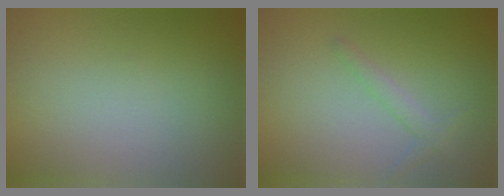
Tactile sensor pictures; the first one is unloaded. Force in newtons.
{"total": 1.4, "press": 1.4, "slide": 0.0}